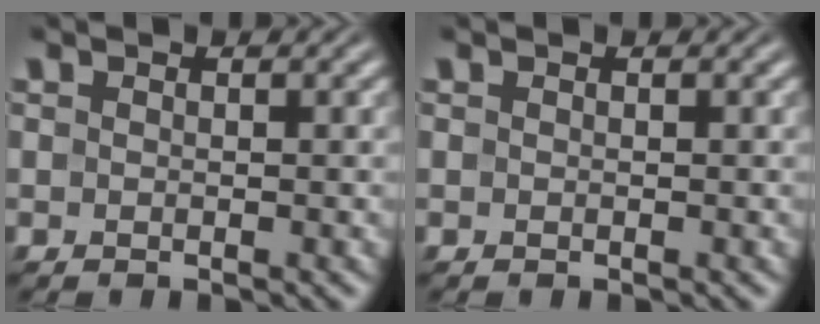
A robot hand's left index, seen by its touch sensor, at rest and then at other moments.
{"total": 0.0}